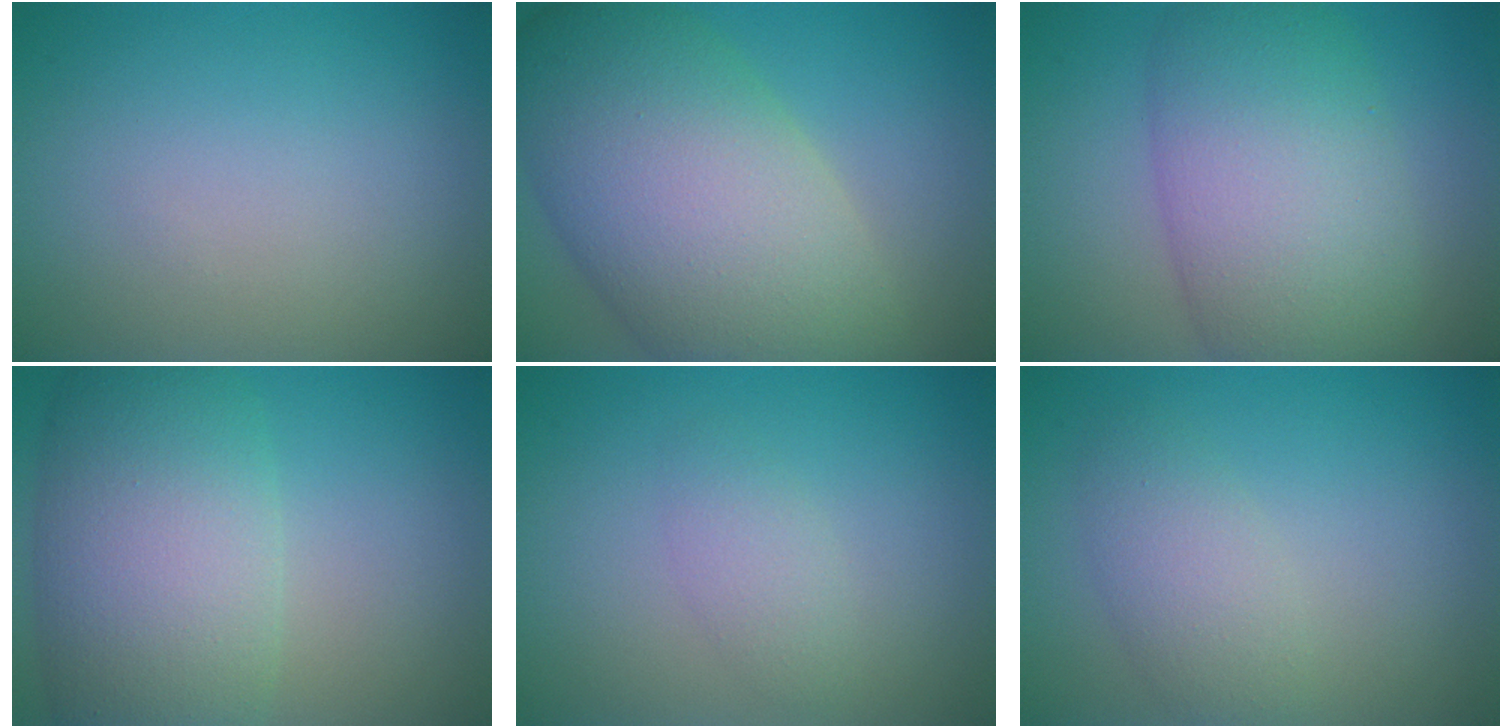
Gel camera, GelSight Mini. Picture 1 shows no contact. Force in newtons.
{"total": 13.8, "press": 13.8, "slide": 0.8}
{"total": 9.7, "press": 9.7, "slide": 0.3}
{"total": 9.9, "press": 9.9, "slide": 0.1}
{"total": 1.7, "press": 1.7, "slide": 0.1}
{"total": 2.9, "press": 2.9, "slide": 0.1}